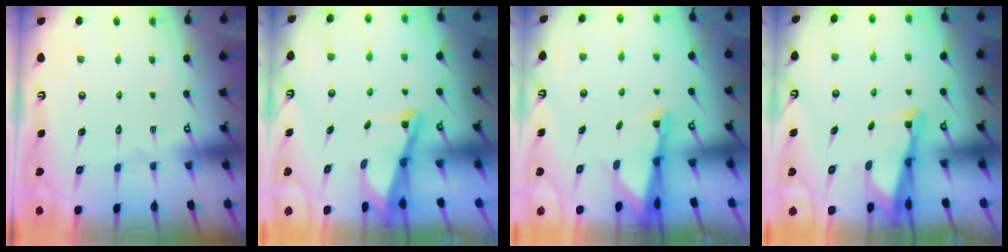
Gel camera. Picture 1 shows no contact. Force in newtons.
{"total": 3.0, "press": 3.0, "slide": 0.3}
{"total": 2.5, "press": 2.5, "slide": 0.5}
{"total": 2.8, "press": 2.7, "slide": 0.6}